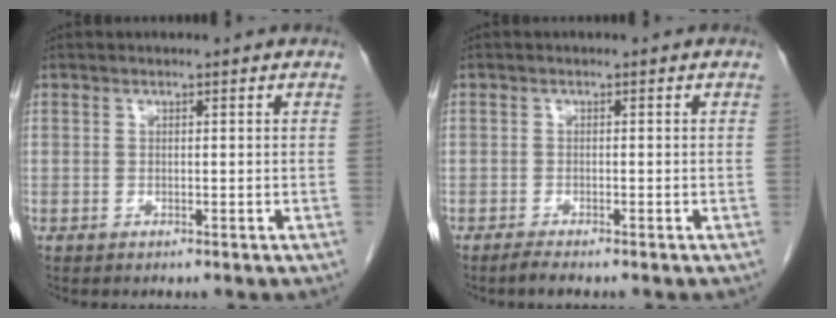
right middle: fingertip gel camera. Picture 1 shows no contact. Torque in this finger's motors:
{"motor_torque": [0.11, -0.07, 0.00, 0.00]}